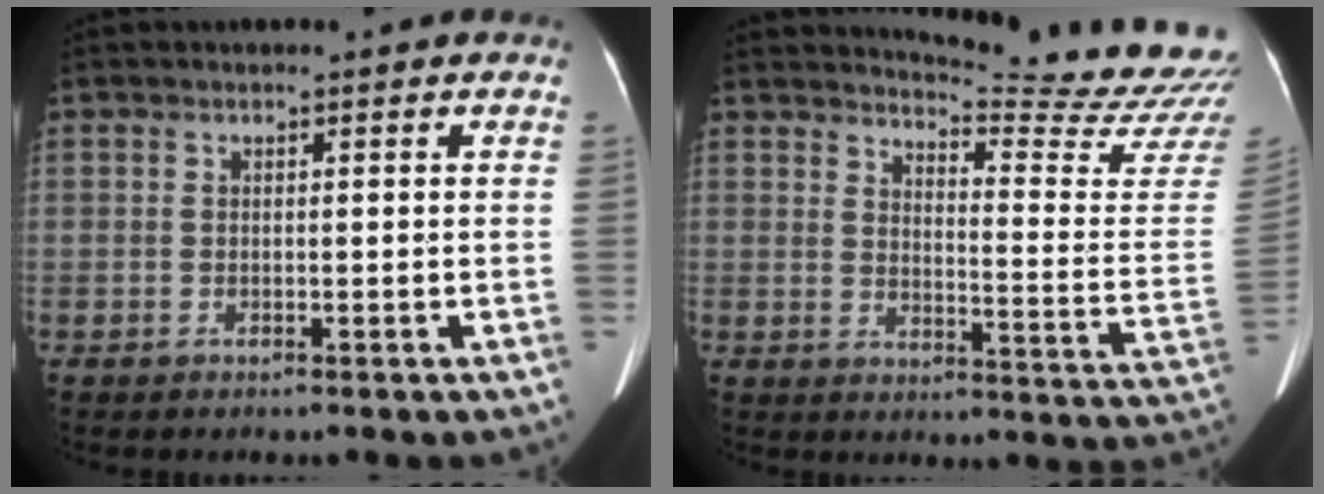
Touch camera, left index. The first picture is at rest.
{"total": 18.9, "force": [18.5, -1.4, 3.3], "torque": [-0.051, -0.155, 0.207]}